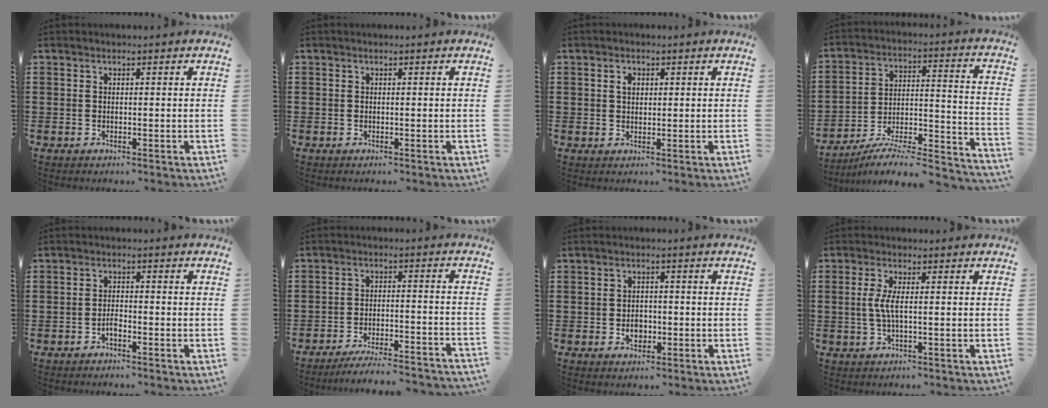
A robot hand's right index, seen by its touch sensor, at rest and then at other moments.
{"total": 0.0}
{"total": 1.6, "force": [0.4, 1.0, 1.1], "torque": [-0.024, 0.005, 0.007]}
{"total": 5.8, "force": [-5.2, 0.6, 2.6], "torque": [-0.039, -0.011, -0.105]}
{"total": 1.5, "force": [-1.1, 0.4, 1.0], "torque": [-0.023, -0.003, -0.020]}
{"total": 5.3, "force": [-5.0, -0.3, 1.7], "torque": [-0.030, -0.009, -0.097]}
{"total": 2.5, "force": [-0.6, 1.8, 1.6], "torque": [-0.027, -0.003, -0.014]}
{"total": 3.3, "force": [-0.1, 0.5, 3.3], "torque": [-0.077, -0.007, -0.008]}